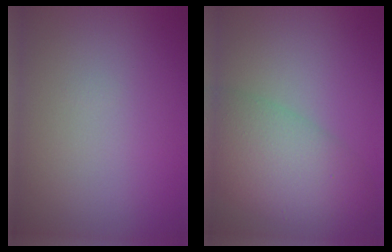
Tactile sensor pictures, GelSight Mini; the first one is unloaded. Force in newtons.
{"total": 7.2, "press": 7.2, "slide": 0.3}